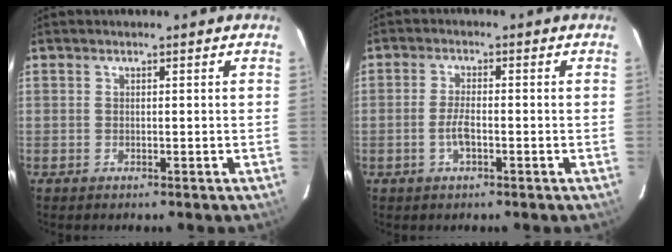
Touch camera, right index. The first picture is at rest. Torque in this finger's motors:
{"motor_torque": [-0.17, -0.01, -0.04, 0.01]}